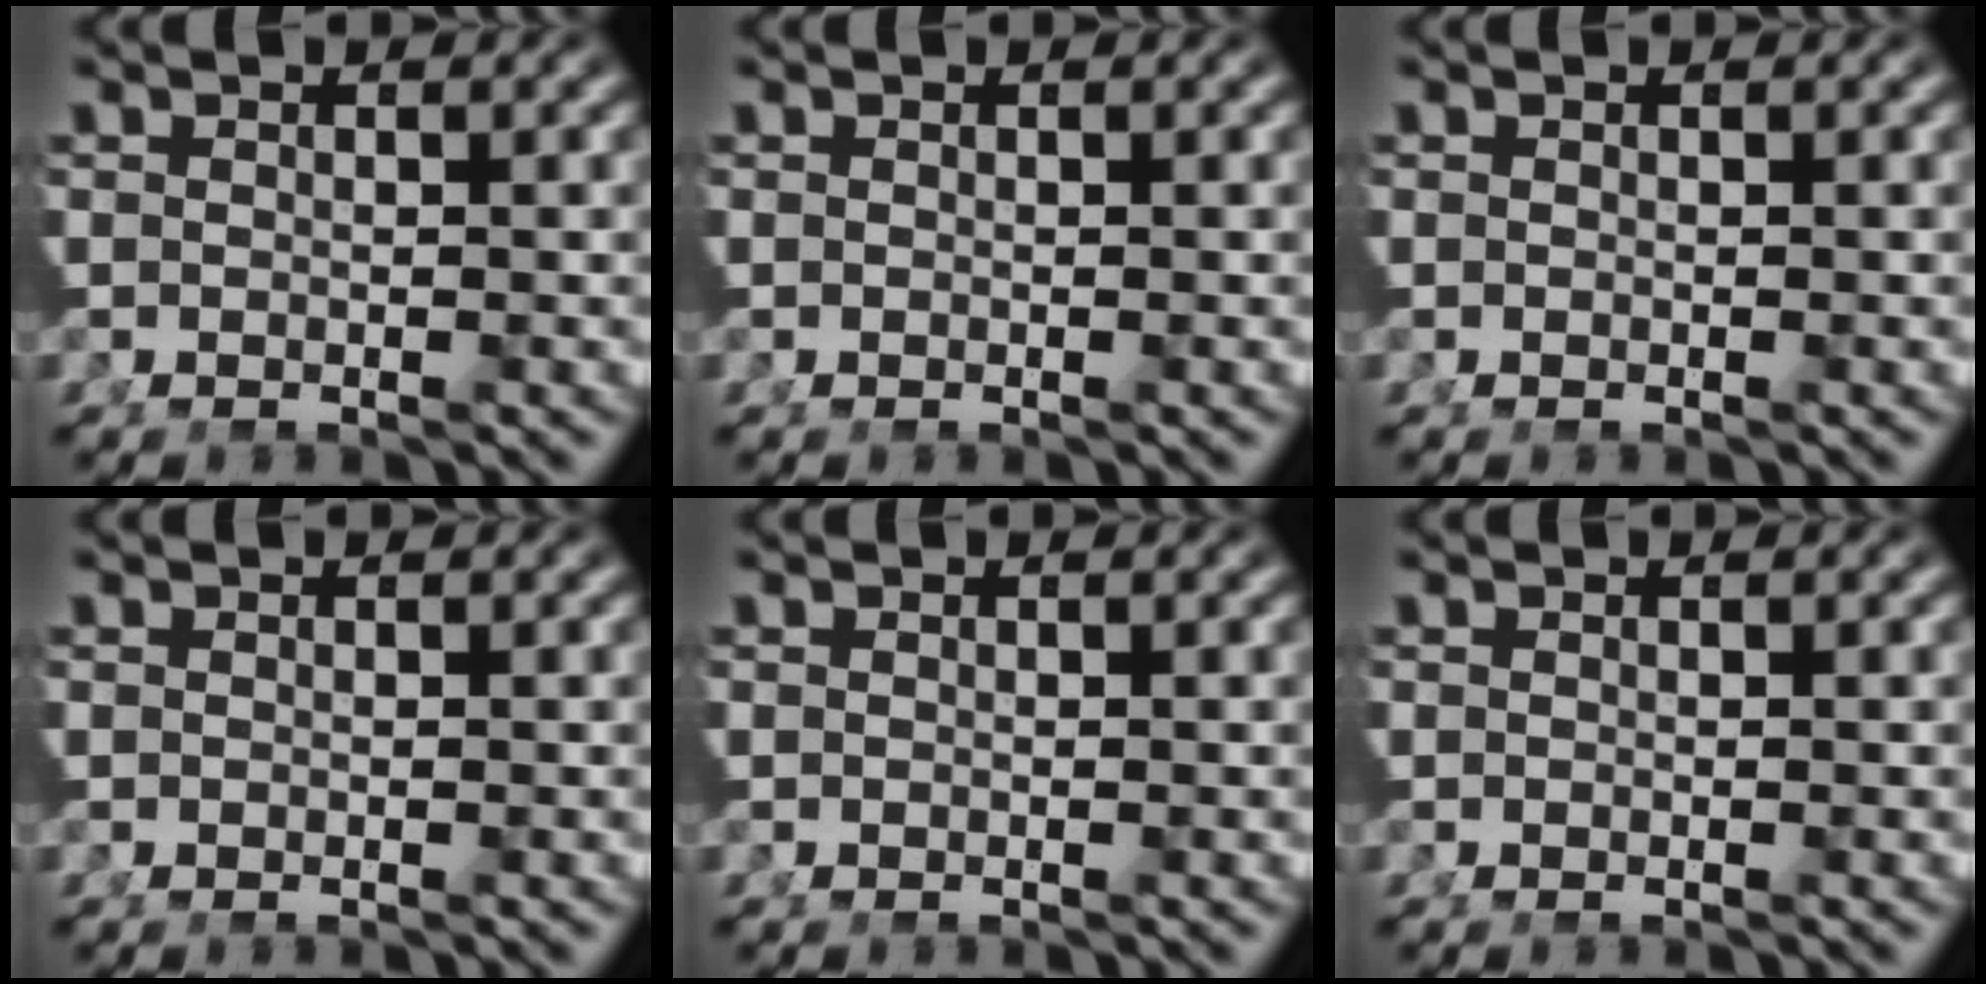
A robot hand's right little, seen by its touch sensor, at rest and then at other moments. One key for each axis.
{"total": 0.0}
{"total": 0.0}
{"total": 0.0}
{"total": 0.0}
{"total": 0.0}